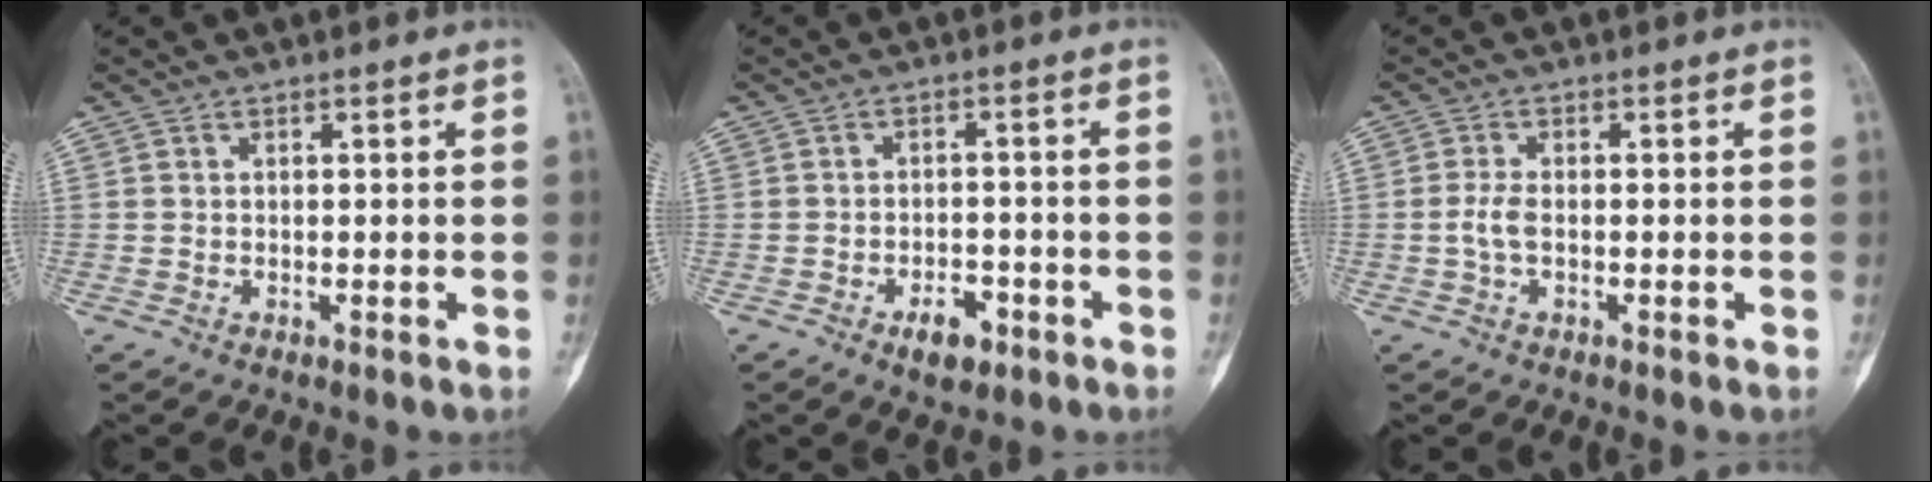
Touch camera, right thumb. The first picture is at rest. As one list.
[{"total": 4.8, "force": [-2.6, 2.6, 3.0], "torque": [-0.032, 0.017, -0.038]}, {"total": 2.7, "force": [-0.5, 1.2, 2.4], "torque": [-0.060, 0.003, -0.011]}]